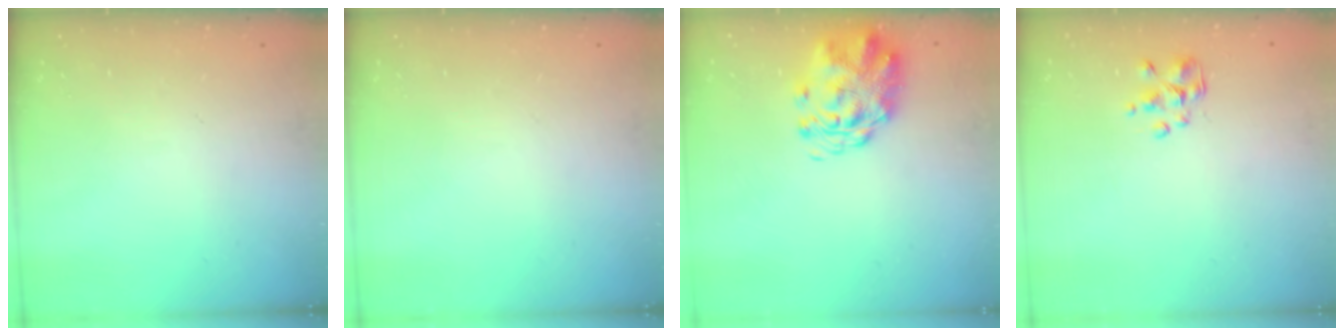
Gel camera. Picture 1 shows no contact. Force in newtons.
{"total": 0.0}
{"total": 3.4, "press": 3.2, "slide": 0.9}
{"total": 2.3, "press": 2.1, "slide": 0.7}